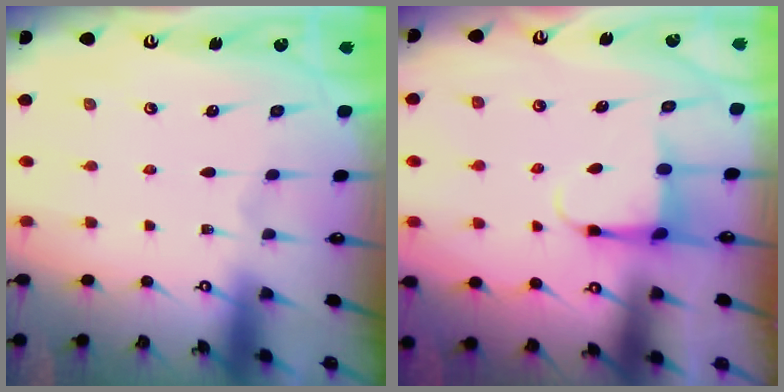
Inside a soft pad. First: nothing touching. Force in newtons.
{"total": 3.6, "press": 3.6, "slide": 0.5}